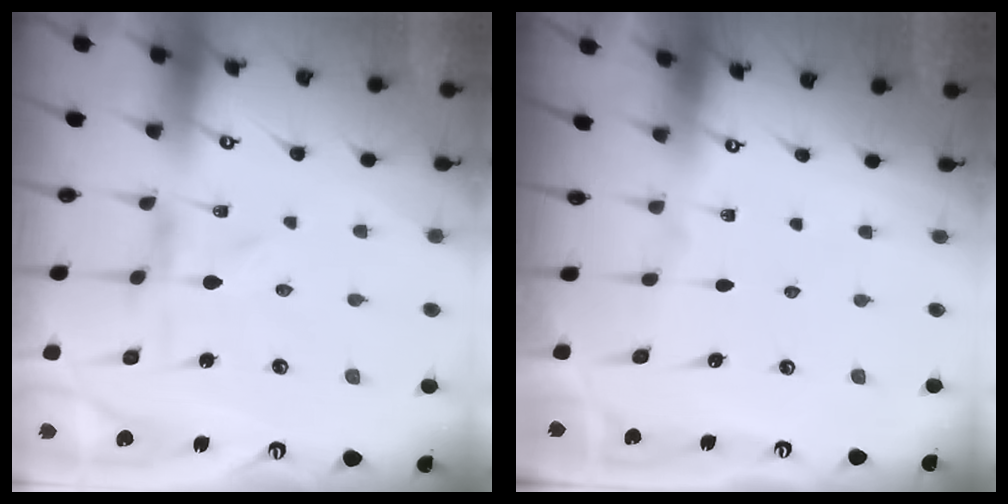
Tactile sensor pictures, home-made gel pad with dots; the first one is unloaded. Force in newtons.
{"total": 0.0}